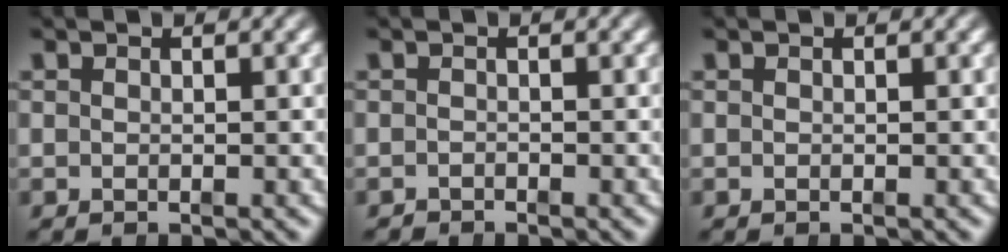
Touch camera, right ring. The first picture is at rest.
{"total": 1.0, "force": [-0.9, -0.3, -0.2], "torque": [0.003, -0.010, -0.011]}
{"total": 0.0}